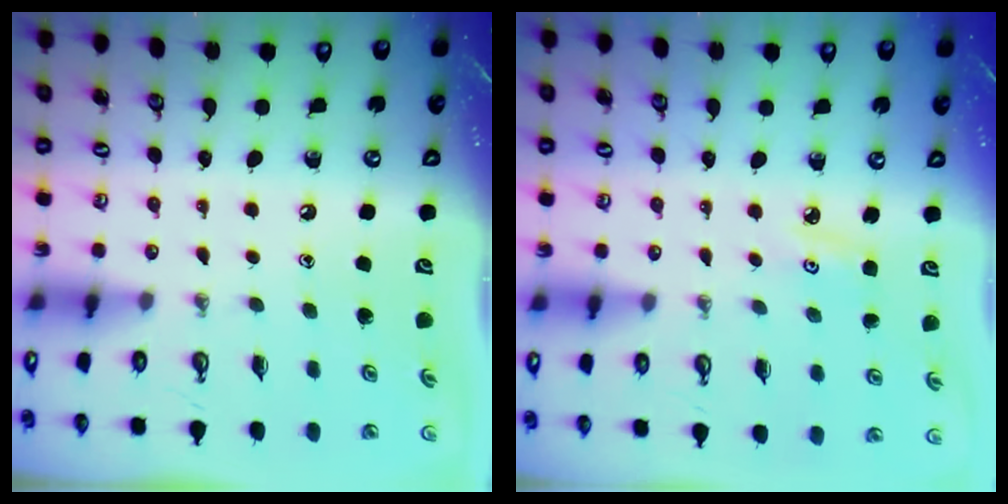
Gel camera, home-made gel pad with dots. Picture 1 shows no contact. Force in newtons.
{"total": 3.0, "press": 2.9, "slide": 0.4}